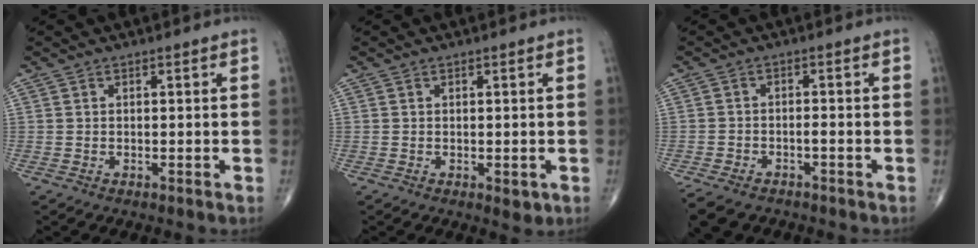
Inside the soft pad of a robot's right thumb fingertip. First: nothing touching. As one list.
[{"total": 1.8, "force": [-0.4, 1.0, 1.4], "torque": [-0.011, -0.003, -0.003]}, {"total": 8.2, "force": [-5.7, 4.3, 4.0], "torque": [-0.075, 0.015, -0.090]}]